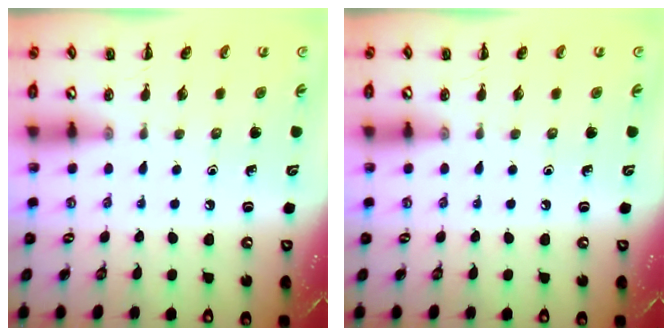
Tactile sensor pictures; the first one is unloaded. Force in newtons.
{"total": 0.0}